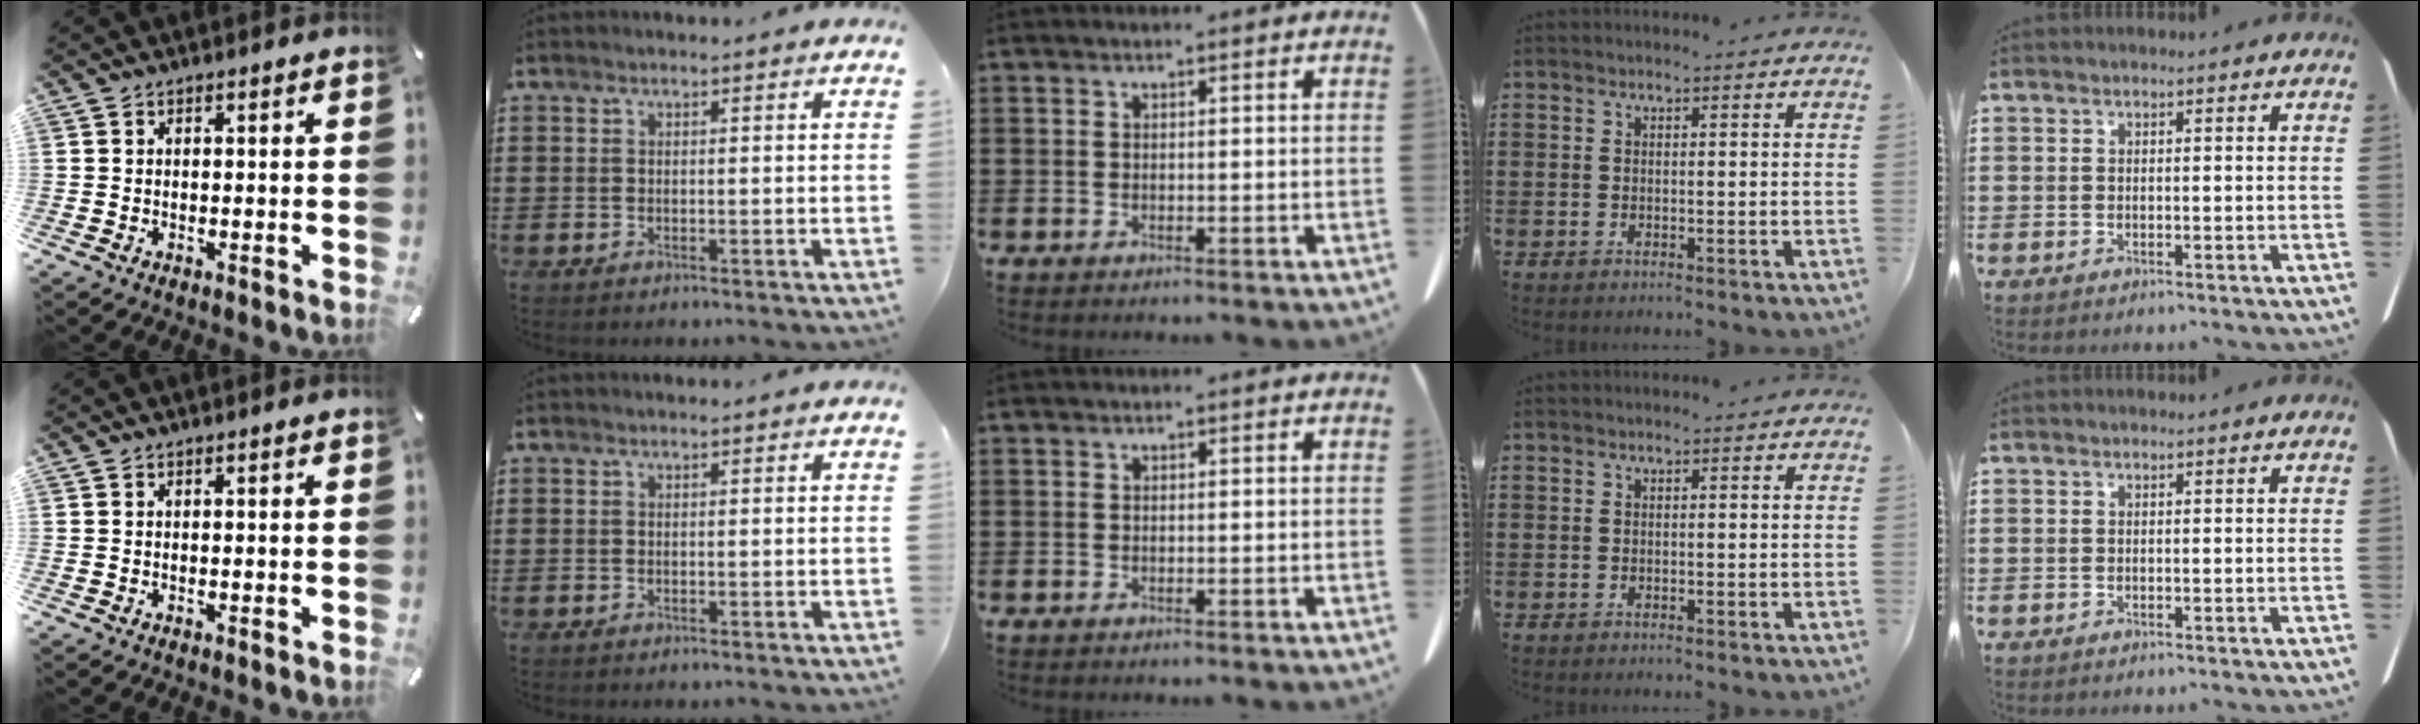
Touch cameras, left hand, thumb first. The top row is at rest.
{}